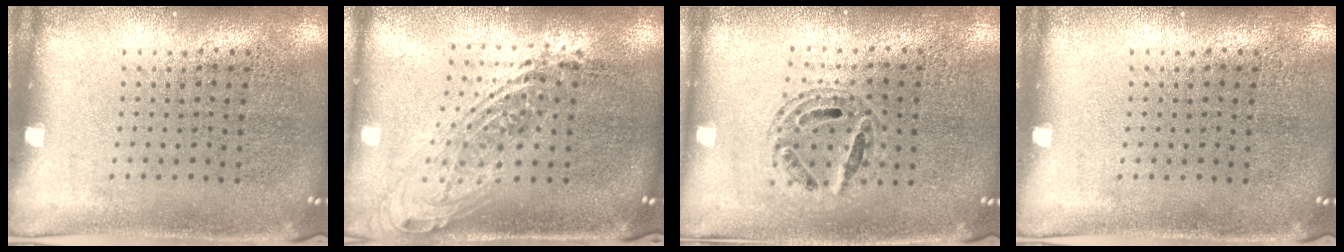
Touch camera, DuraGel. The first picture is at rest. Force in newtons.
{"total": 1.9, "press": 1.5, "slide": 1.3}
{"total": 0.7, "press": 0.7, "slide": 0.2}
{"total": 0.0}